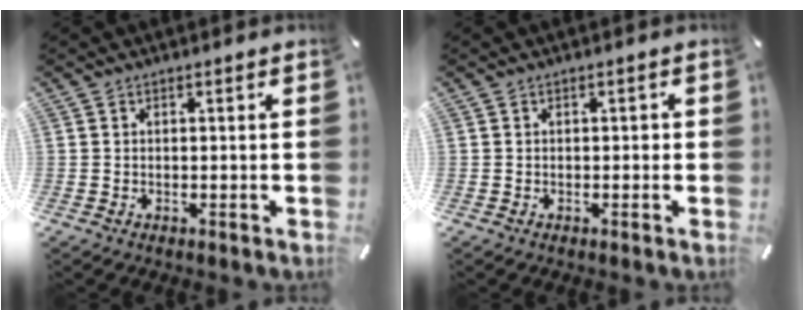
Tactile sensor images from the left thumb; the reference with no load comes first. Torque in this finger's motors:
{"motor_torque": [0.14, 0.14, 0.22, 0.03, 0.00]}